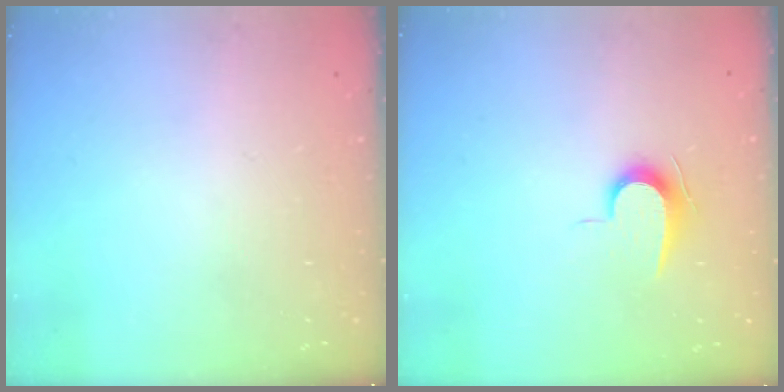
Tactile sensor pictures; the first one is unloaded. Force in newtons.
{"total": 7.2, "press": 7.2, "slide": 0.7}